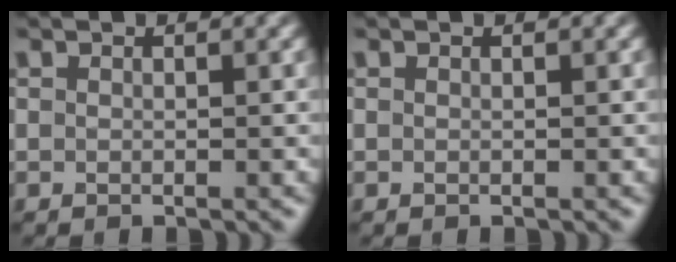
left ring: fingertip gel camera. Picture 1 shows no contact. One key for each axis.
{"total": 0.0}